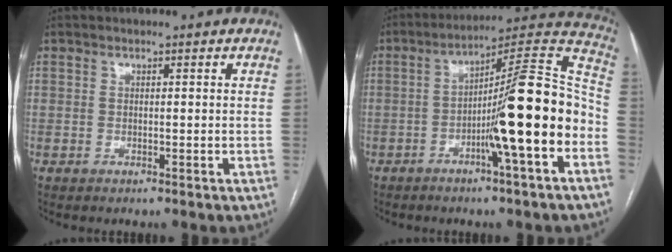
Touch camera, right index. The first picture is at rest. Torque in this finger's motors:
{"motor_torque": [2.14, 0.00, 1.05, 0.21]}